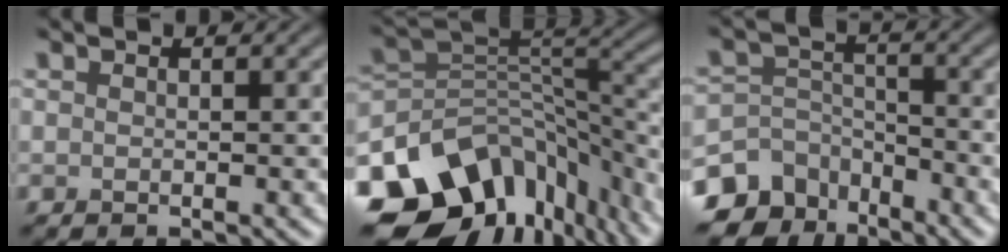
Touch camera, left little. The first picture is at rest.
{"total": 14.2, "force": [-8.7, 9.1, 6.6], "torque": [-0.146, -0.001, -0.127]}
{"total": 8.2, "force": [-6.2, 4.9, 2.2], "torque": [-0.027, -0.002, -0.110]}